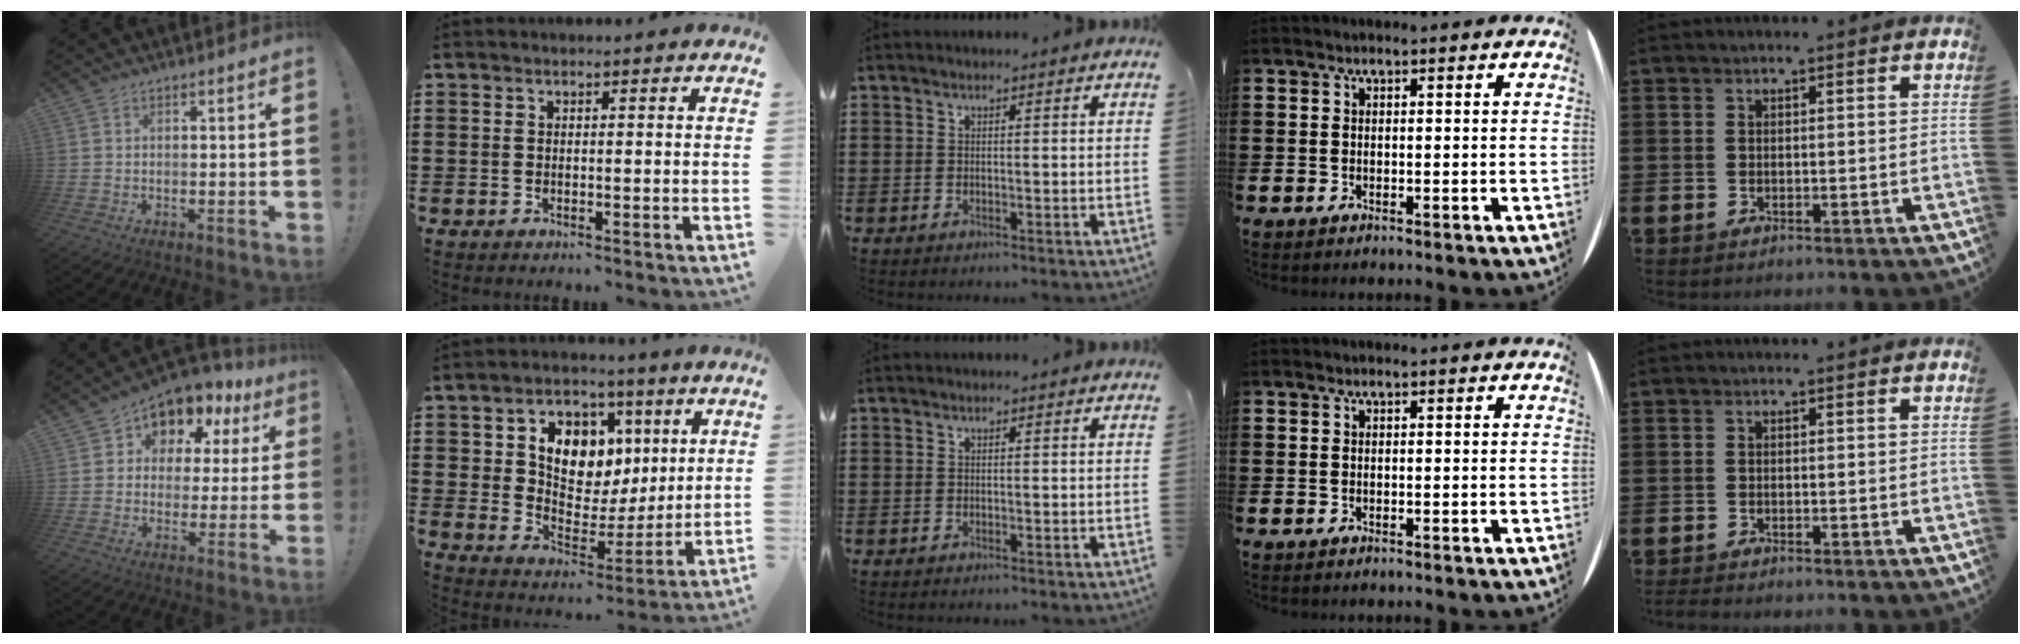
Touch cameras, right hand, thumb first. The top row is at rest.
{"thumb": {"total": 7.8, "force": [4.3, 6.0, 2.5], "torque": [-0.037, -0.044, 0.078]}, "index": {"total": 9.0, "force": [3.5, 7.1, 4.4], "torque": [-0.100, -0.007, 0.061]}, "little": {"total": 0.7, "force": [-0.6, 0.1, 0.3], "torque": [-0.007, -0.002, -0.013]}}